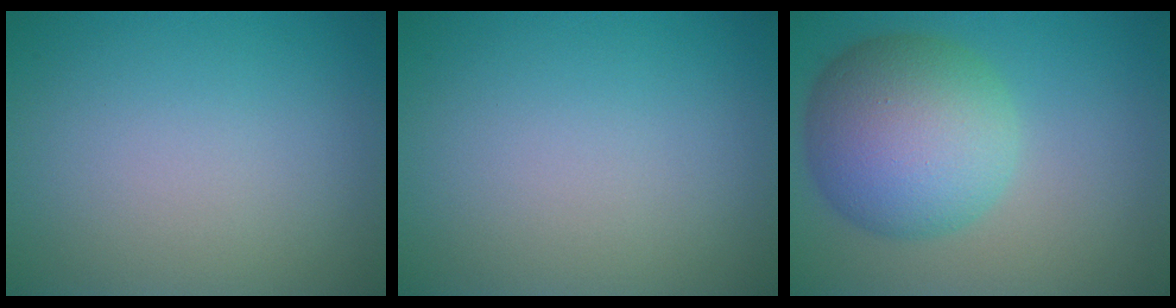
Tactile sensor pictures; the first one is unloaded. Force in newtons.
{"total": 0.0}
{"total": 9.5, "press": 9.5, "slide": 0.3}